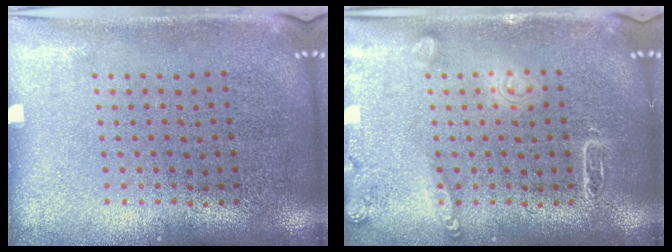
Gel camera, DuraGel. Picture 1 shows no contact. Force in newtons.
{"total": 2.3, "press": 2.2, "slide": 0.3}